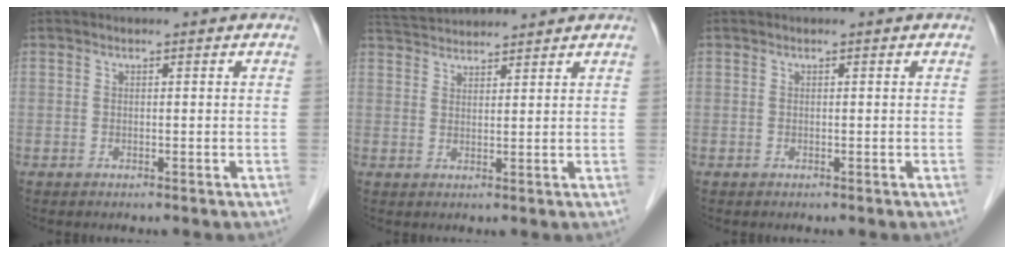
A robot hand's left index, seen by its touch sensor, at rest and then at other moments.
{"total": 7.0, "force": [6.9, 0.4, 1.5], "torque": [-0.034, 0.040, 0.115]}
{"total": 0.0}